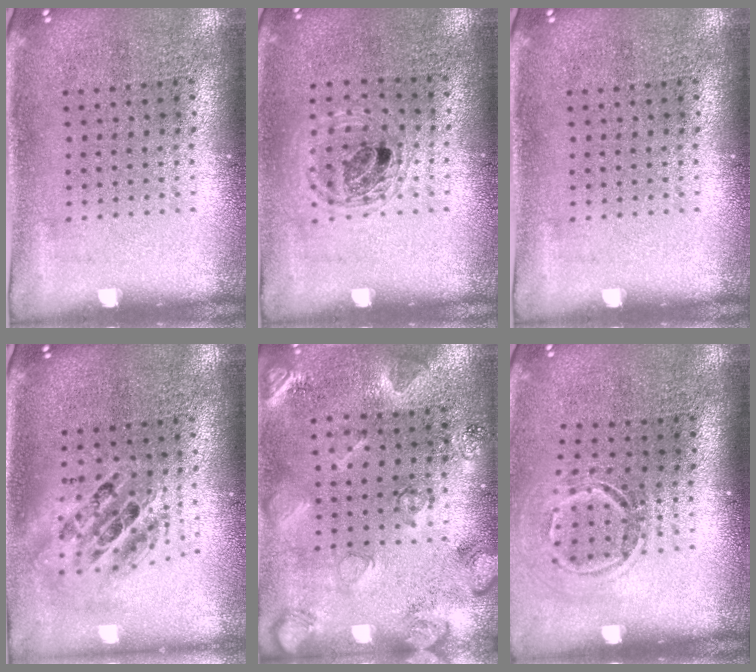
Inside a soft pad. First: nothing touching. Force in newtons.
{"total": 1.1, "press": 1.0, "slide": 0.3}
{"total": 0.0}
{"total": 1.8, "press": 1.5, "slide": 1.1}
{"total": 2.1, "press": 2.1, "slide": 0.5}
{"total": 1.6, "press": 1.1, "slide": 1.2}